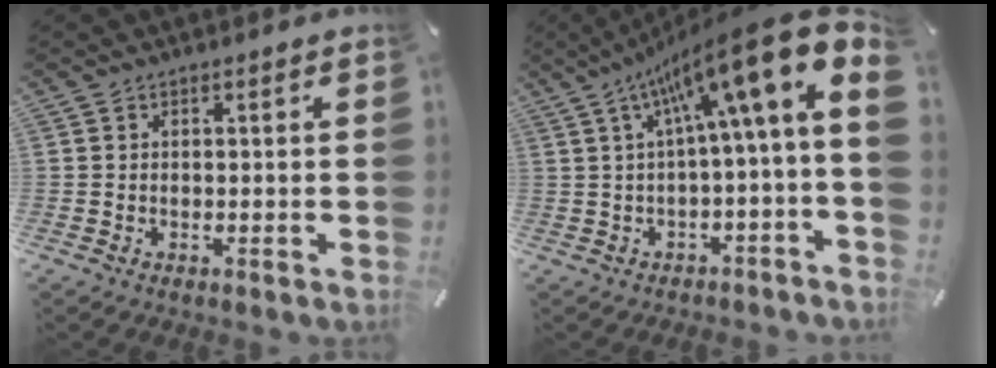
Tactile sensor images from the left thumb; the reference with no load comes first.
{"total": 17.3, "force": [7.7, 2.2, 15.3], "torque": [-0.238, -0.071, 0.117]}